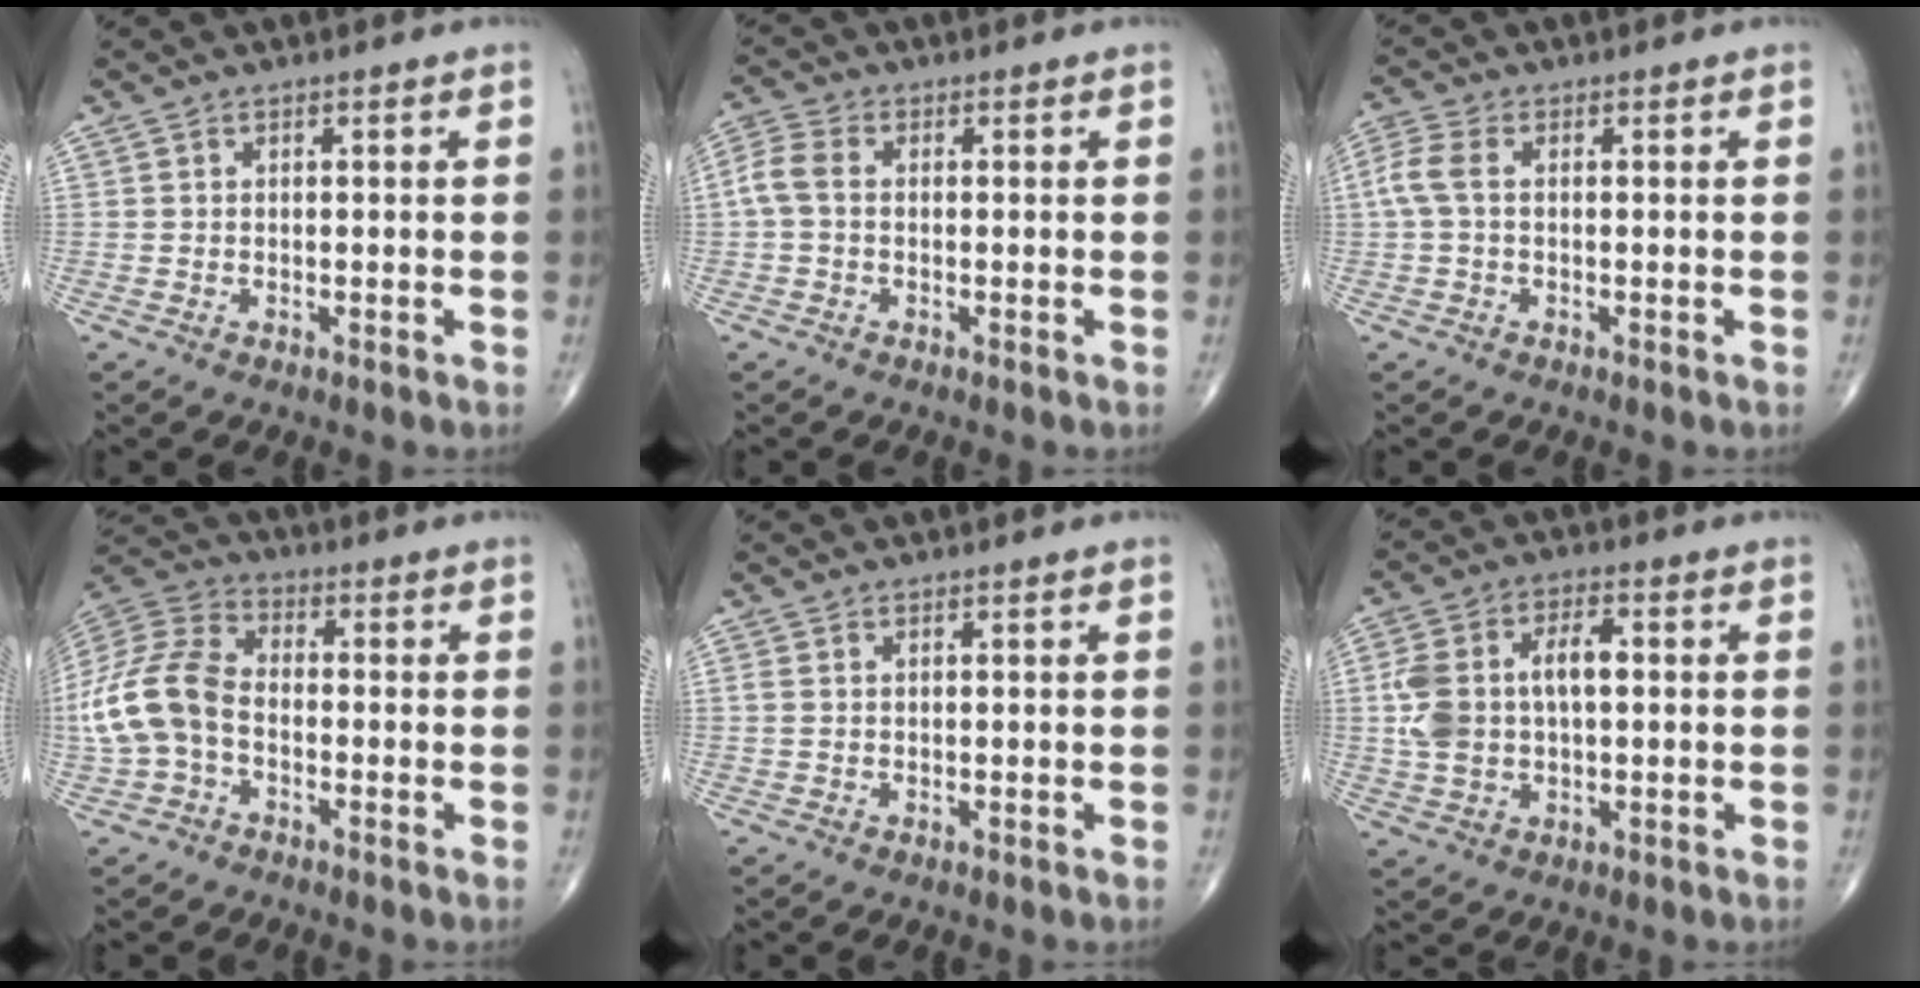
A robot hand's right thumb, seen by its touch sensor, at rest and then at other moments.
{"total": 4.6, "force": [-0.1, 3.1, 3.4], "torque": [-0.083, 0.013, -0.012]}
{"total": 4.5, "force": [0.2, 2.6, 3.7], "torque": [-0.105, 0.015, -0.001]}
{"total": 13.5, "force": [-2.5, 8.7, 10.0], "torque": [-0.217, 0.034, -0.056]}
{"total": 1.0, "force": [0.1, 0.7, 0.7], "torque": [-0.027, 0.008, 0.005]}
{"total": 11.5, "force": [0.6, 6.6, 9.4], "torque": [-0.190, 0.025, 0.015]}